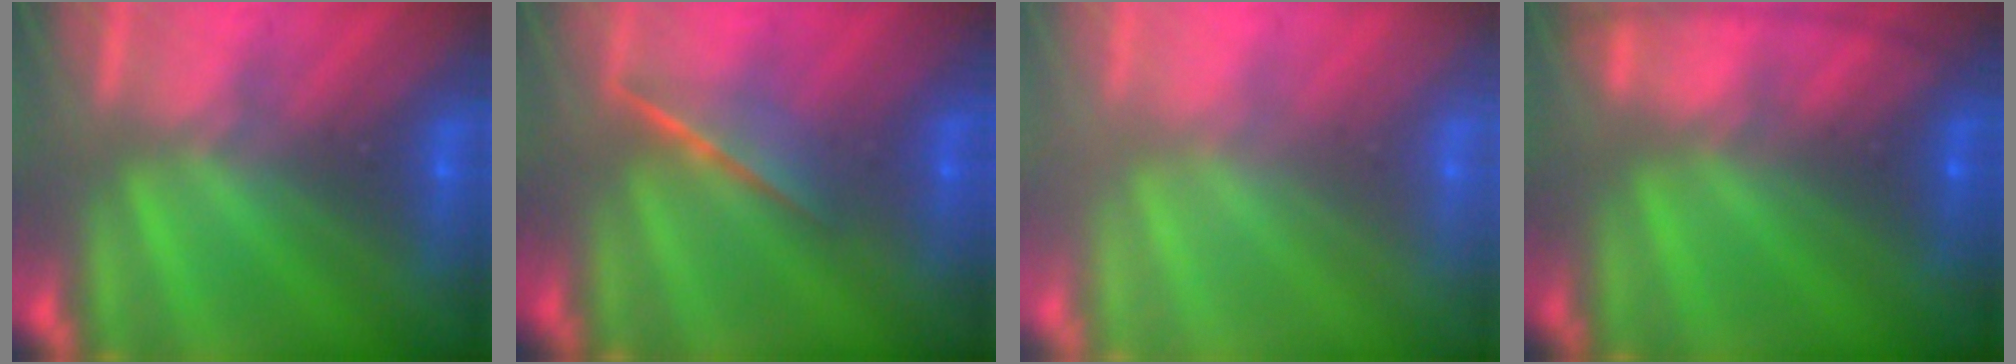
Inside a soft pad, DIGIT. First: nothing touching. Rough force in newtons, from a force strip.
{"total": 1.6}
{"total": 2.9}
{"total": 7.6}